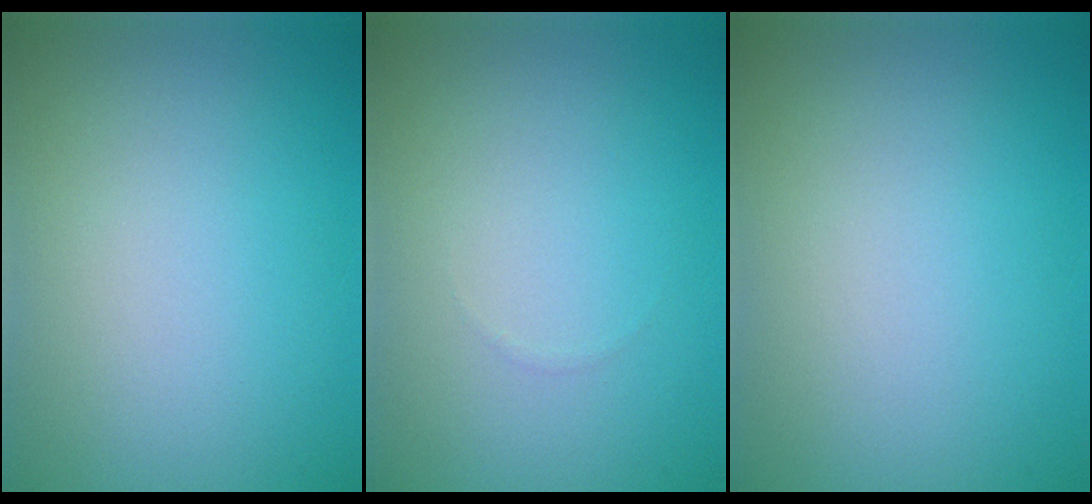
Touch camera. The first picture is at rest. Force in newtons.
{"total": 0.0}
{"total": 0.0}